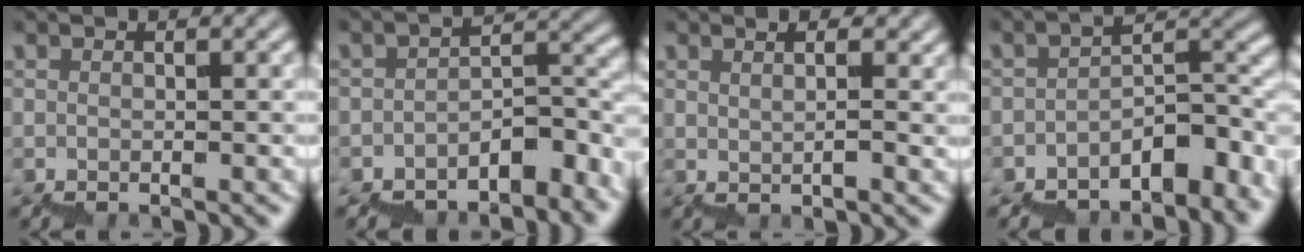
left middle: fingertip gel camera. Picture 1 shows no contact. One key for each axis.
{"total": 5.4, "fx": -3.7, "fy": 2.5, "fz": 3.1, "tx": -0.037, "ty": 0.009, "tz": -0.063}
{"total": 2.3, "fx": 1.8, "fy": 0.5, "fz": 1.4, "tx": -0.007, "ty": 0.006, "tz": 0.035}
{"total": 6.8, "fx": -4.1, "fy": 3.4, "fz": 4.2, "tx": -0.047, "ty": 0.010, "tz": -0.068}